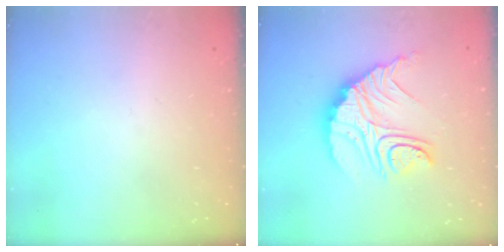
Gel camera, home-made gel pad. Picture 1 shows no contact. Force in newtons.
{"total": 17.1, "press": 17.0, "slide": 1.6}